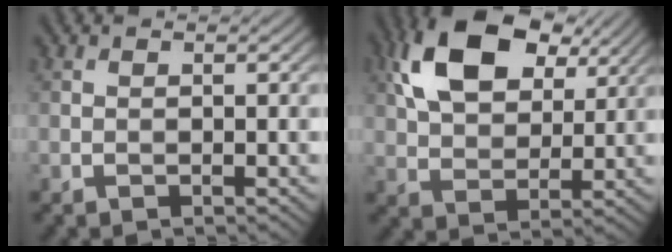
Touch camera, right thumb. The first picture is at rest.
{"total": 13.3, "force": [6.1, 7.7, 8.9], "torque": [-0.193, 0.022, 0.114]}